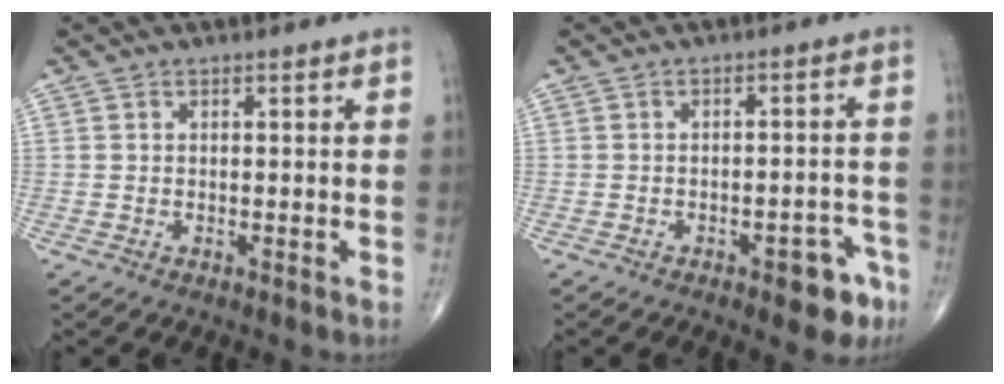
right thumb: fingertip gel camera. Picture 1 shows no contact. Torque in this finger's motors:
{"motor_torque": [0.82, 0.36, 0.33, -0.55, 0.02]}